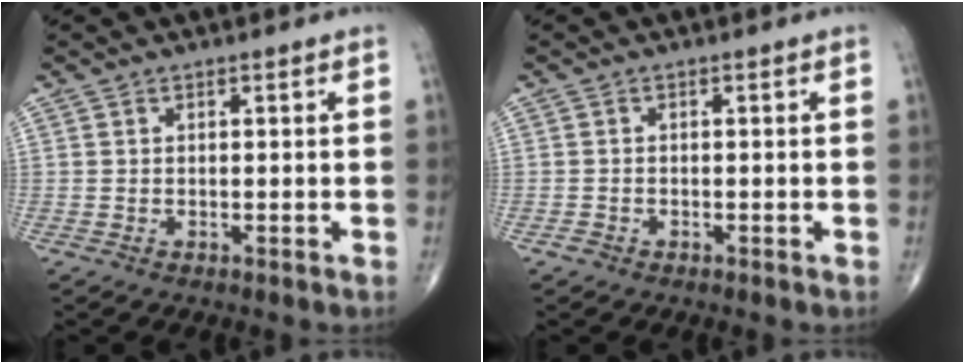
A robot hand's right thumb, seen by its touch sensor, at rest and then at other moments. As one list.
[{"total": 0.9, "force": [-0.6, 0.7, 0.3], "torque": [-0.003, 0.004, -0.012]}]